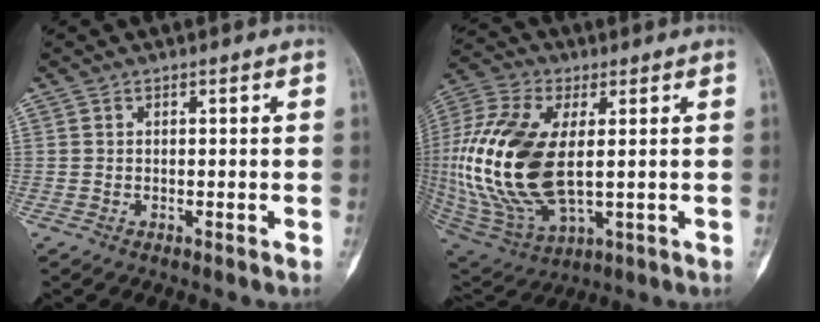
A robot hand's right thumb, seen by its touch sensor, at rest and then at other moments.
{"total": 22.7, "force": [0.6, 11.2, 19.7], "torque": [-0.433, -0.011, 0.022]}